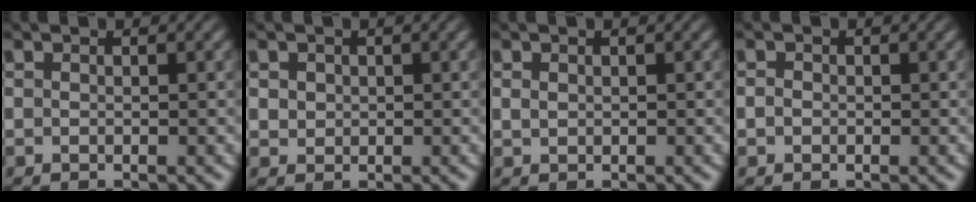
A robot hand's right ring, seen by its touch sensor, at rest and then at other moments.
{"total": 1.3, "force": [0.5, 1.1, 0.5], "torque": [-0.013, -0.007, 0.020]}
{"total": 0.6, "force": [0.4, 0.3, 0.3], "torque": [-0.008, -0.004, 0.014]}
{"total": 0.7, "force": [-0.3, 0.5, 0.3], "torque": [-0.010, -0.005, -0.003]}